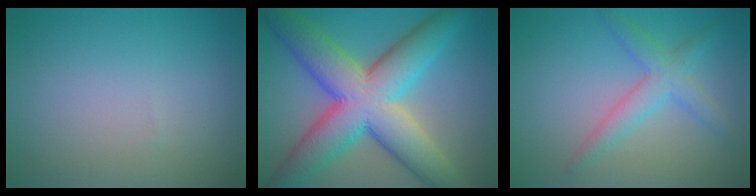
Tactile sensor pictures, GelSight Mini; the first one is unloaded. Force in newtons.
{"total": 12.2, "press": 12.2, "slide": 0.2}
{"total": 3.3, "press": 3.3, "slide": 0.1}